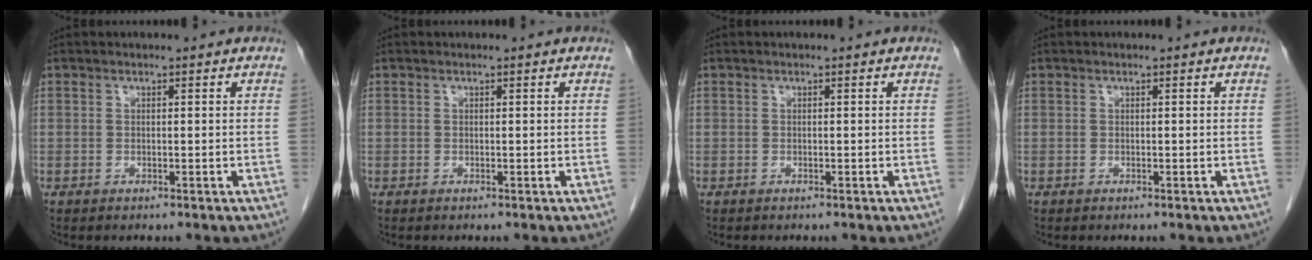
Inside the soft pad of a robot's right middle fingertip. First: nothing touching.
{"total": 0.0}
{"total": 0.0}
{"total": 0.0}